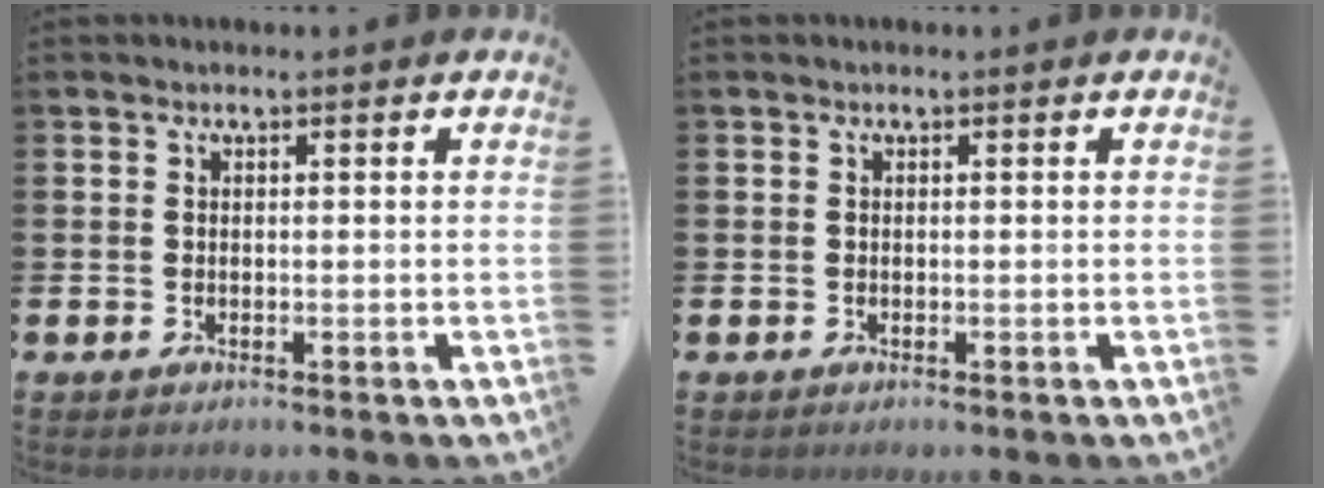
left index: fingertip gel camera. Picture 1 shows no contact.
{"total": 0.0}